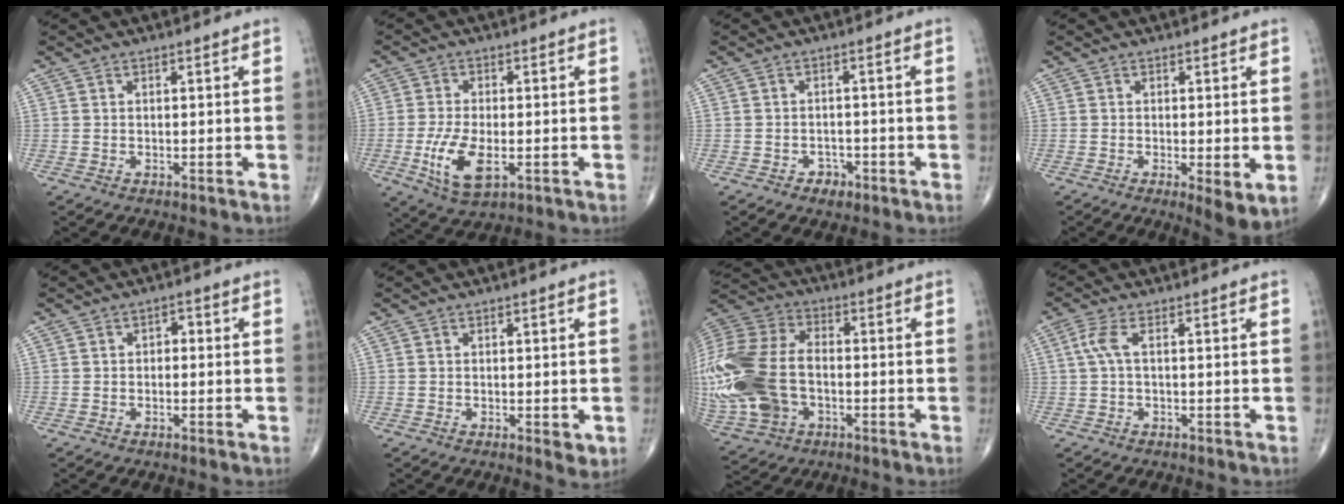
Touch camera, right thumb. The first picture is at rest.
{"total": 8.7, "force": [-2.4, 4.1, 7.3], "torque": [-0.146, -0.006, -0.038]}
{"total": 2.7, "force": [-1.5, 1.9, 1.0], "torque": [0.000, 0.012, -0.020]}
{"total": 4.7, "force": [-0.8, 1.3, 4.5], "torque": [-0.070, -0.015, -0.015]}
{"total": 1.7, "force": [-0.2, 1.2, 1.2], "torque": [-0.006, 0.009, -0.012]}
{"total": 2.1, "force": [-0.5, 0.9, 1.8], "torque": [-0.019, -0.004, -0.006]}
{"total": 26.7, "force": [-3.9, 18.0, 19.4], "torque": [-0.497, 0.012, -0.064]}
{"total": 3.1, "force": [0.3, 0.8, 3.0], "torque": [-0.087, 0.011, 0.005]}